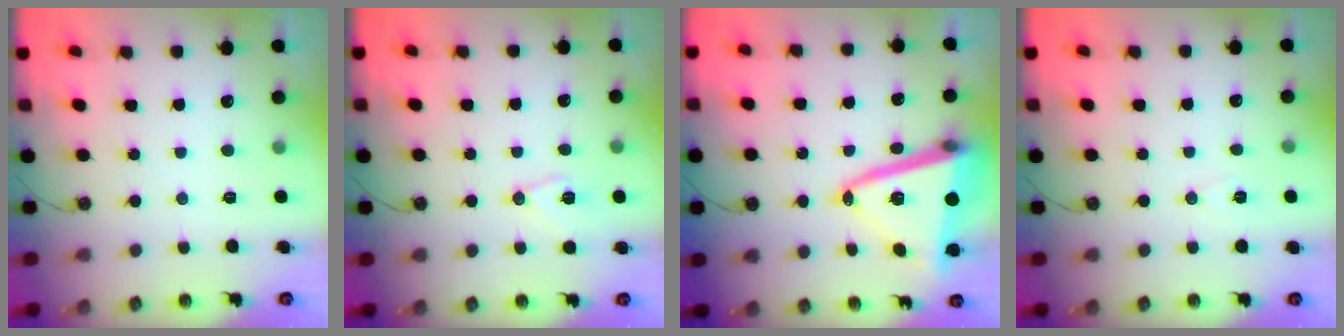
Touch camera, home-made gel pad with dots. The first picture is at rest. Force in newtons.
{"total": 9.2, "press": 9.2, "slide": 1.0}
{"total": 17.8, "press": 17.6, "slide": 2.6}
{"total": 5.9, "press": 3.7, "slide": 4.5}